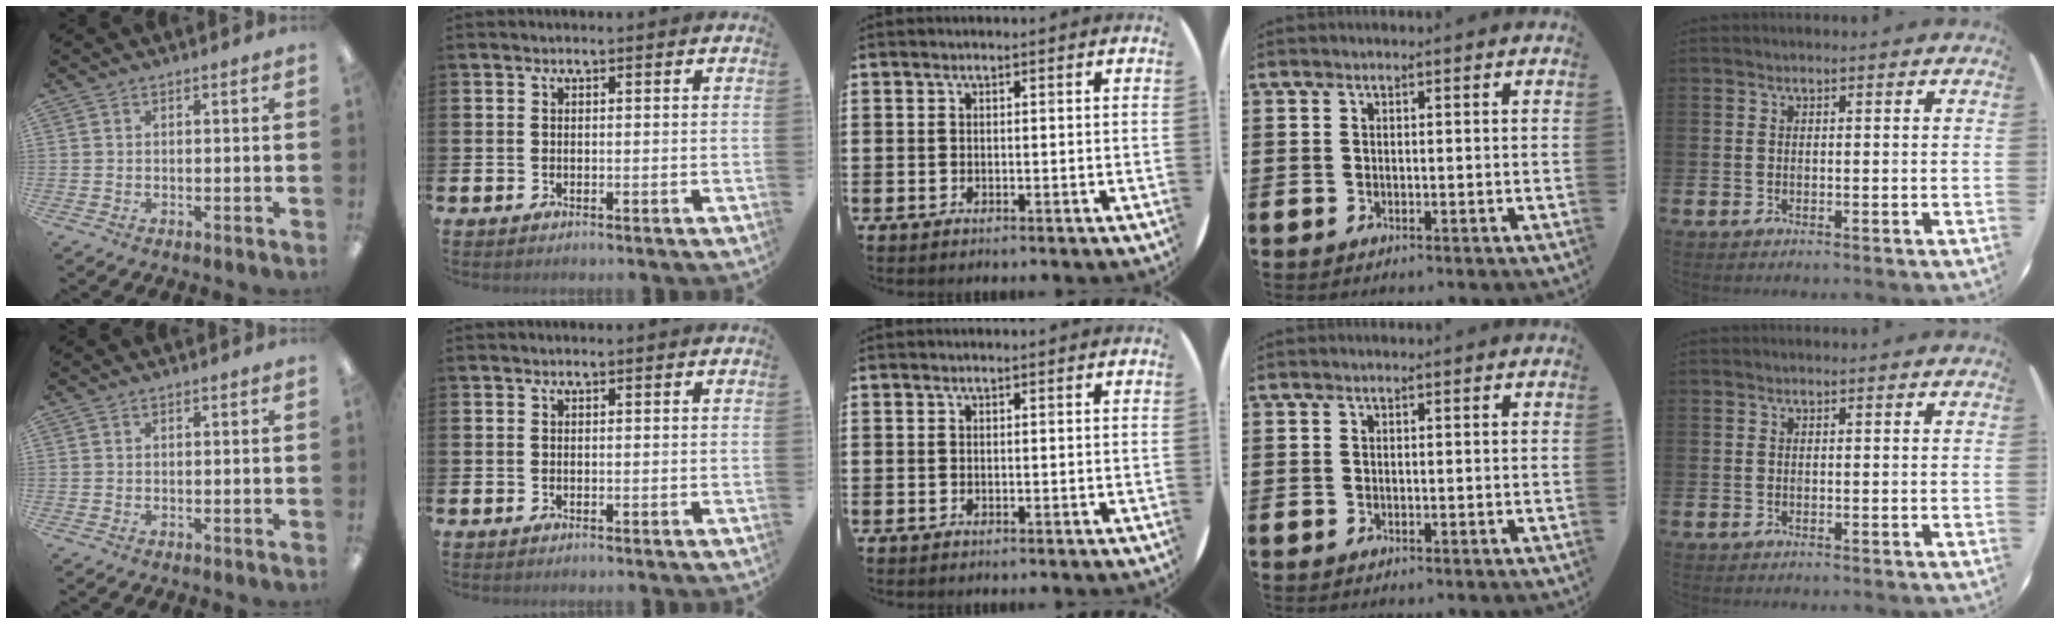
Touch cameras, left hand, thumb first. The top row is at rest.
{}